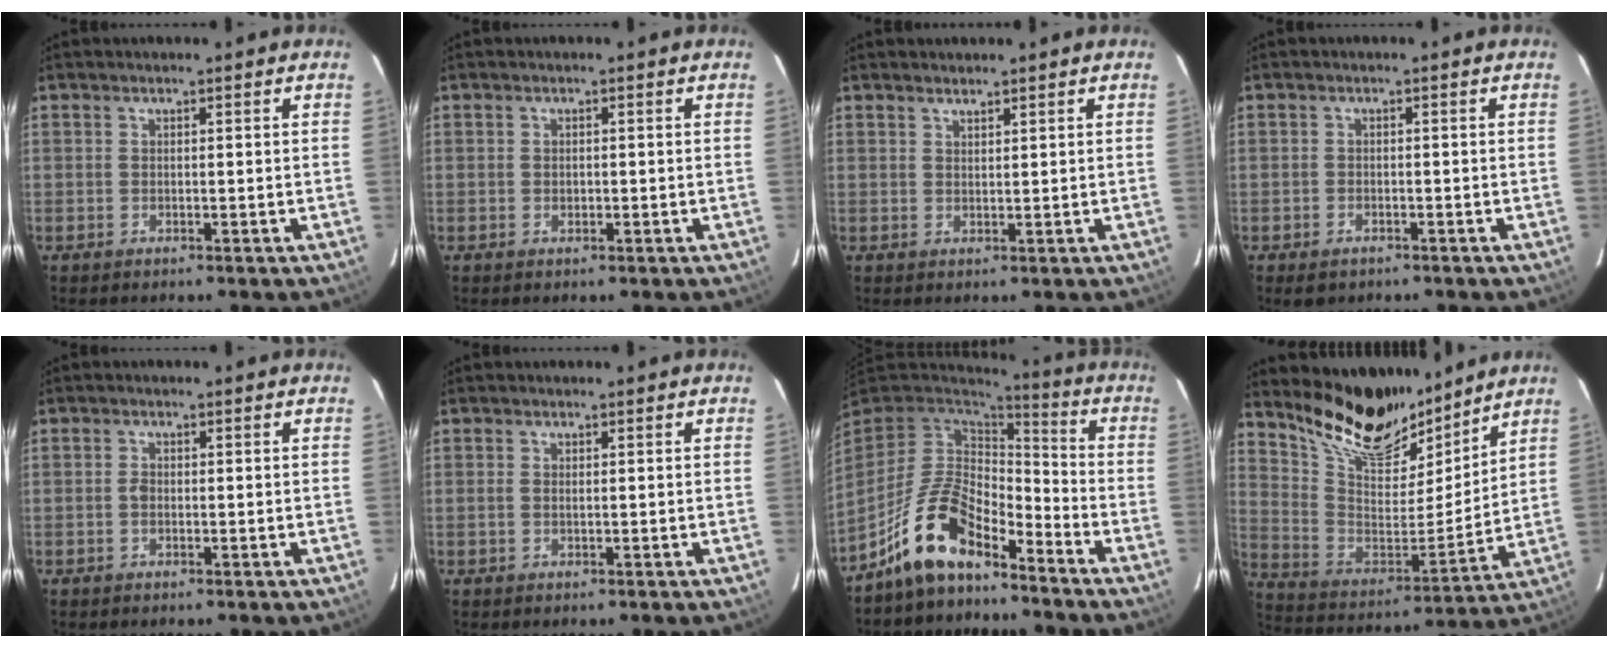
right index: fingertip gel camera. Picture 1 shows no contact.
{"total": 0.9, "force": [-0.2, 0.8, 0.3], "torque": [-0.003, 0.001, -0.001]}
{"total": 1.3, "force": [1.2, 0.3, 0.3], "torque": [-0.005, 0.001, 0.021]}
{"total": 2.5, "force": [-1.6, 1.7, 1.0], "torque": [-0.022, -0.002, -0.022]}
{"total": 1.2, "force": [-0.3, 0.7, 0.8], "torque": [-0.017, 0.003, -0.007]}
{"total": 0.7, "force": [0.1, 0.2, 0.7], "torque": [-0.016, 0.001, 0.000]}
{"total": 16.2, "force": [-10.4, 7.6, 9.9], "torque": [-0.212, 0.009, -0.191]}
{"total": 18.7, "force": [15.3, 7.0, 8.1], "torque": [-0.173, -0.005, 0.281]}